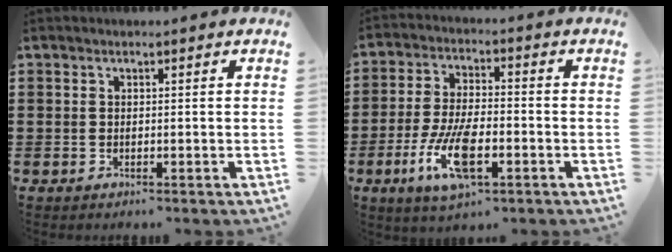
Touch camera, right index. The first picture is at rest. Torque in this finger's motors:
{"motor_torque": [2.14, 0.00, 0.96, 0.21]}